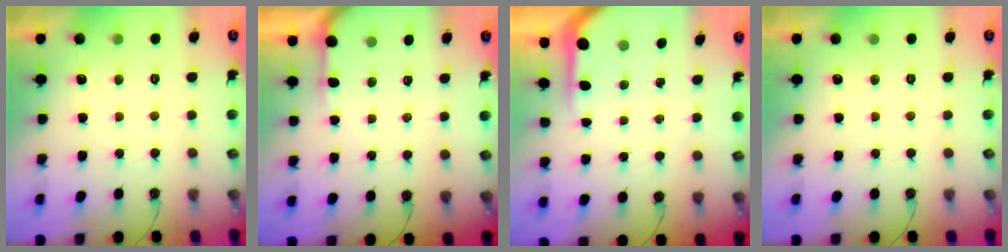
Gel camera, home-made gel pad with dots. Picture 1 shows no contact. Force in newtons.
{"total": 2.5, "press": 2.5, "slide": 0.2}
{"total": 4.6, "press": 4.5, "slide": 0.4}
{"total": 0.0}